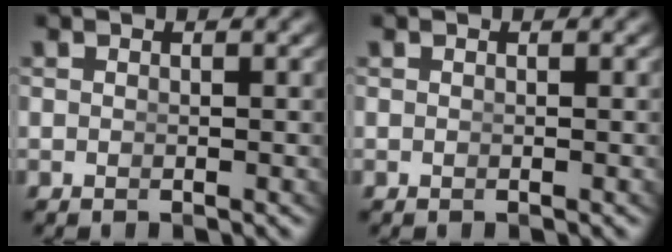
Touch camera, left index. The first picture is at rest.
{"total": 0.0}